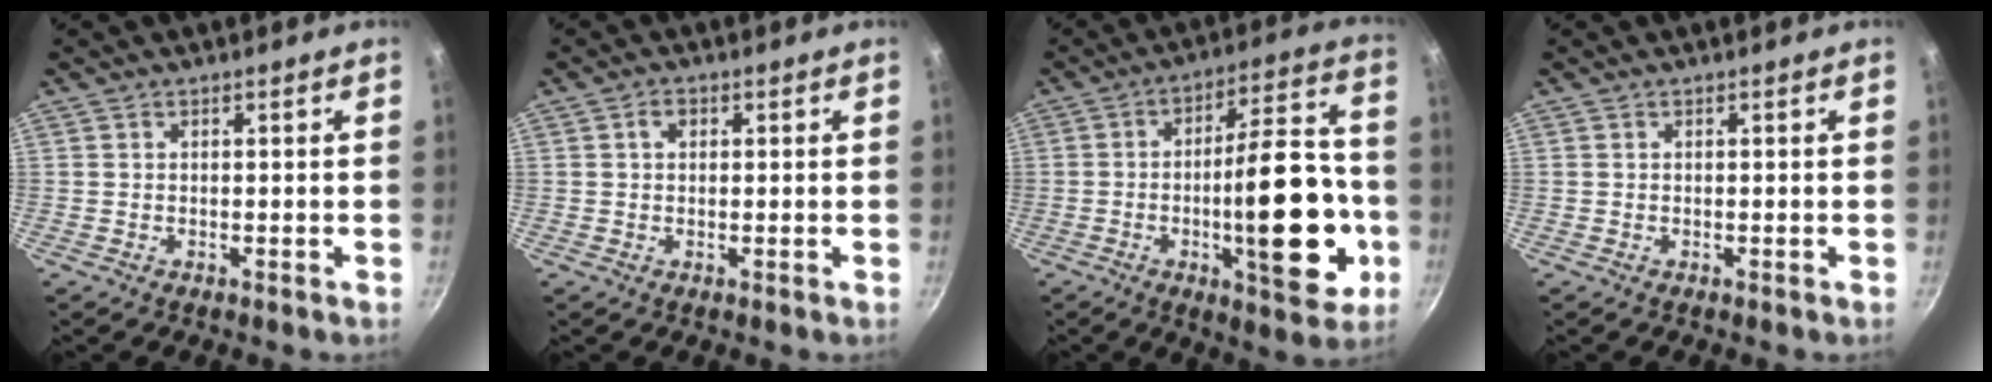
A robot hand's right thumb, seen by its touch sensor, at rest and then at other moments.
{"total": 2.0, "force": [0.5, 1.5, 1.2], "torque": [-0.014, 0.004, 0.005]}
{"total": 22.0, "force": [-5.5, 7.4, 20.0], "torque": [-0.260, 0.036, -0.076]}
{"total": 0.0}